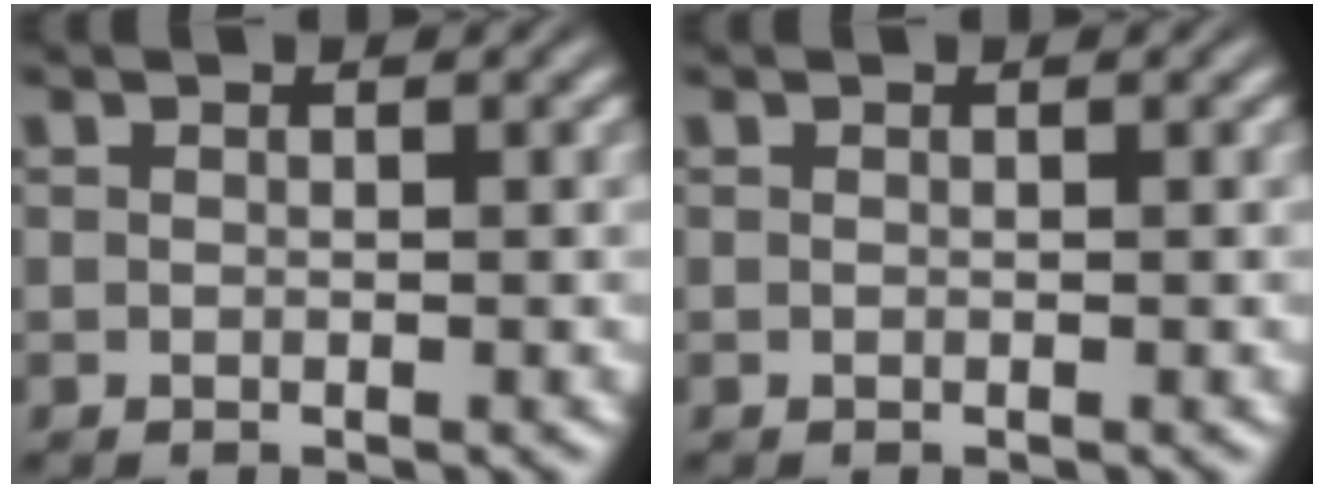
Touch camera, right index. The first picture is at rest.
{"total": 0.0}